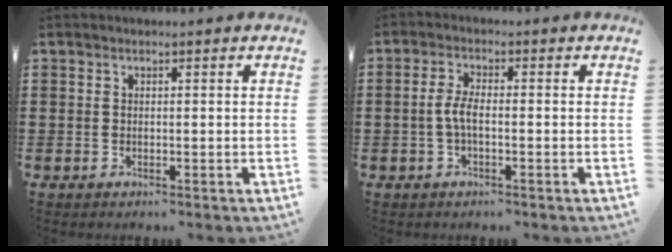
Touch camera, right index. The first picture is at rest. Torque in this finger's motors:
{"motor_torque": [0.53, 0.43, 0.43, 0.05]}